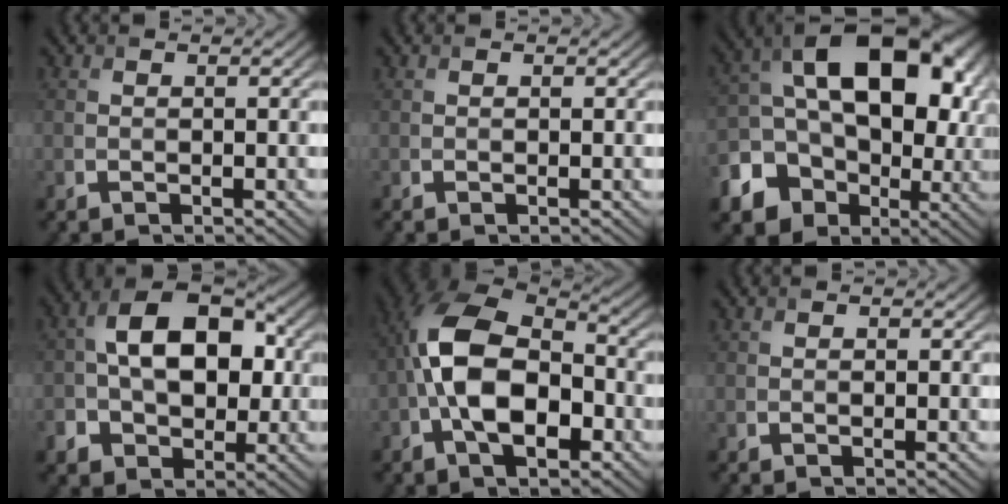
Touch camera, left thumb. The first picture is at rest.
{"total": 0.0}
{"total": 18.5, "force": [-1.8, 14.0, 12.1], "torque": [-0.205, -0.026, -0.018]}
{"total": 11.6, "force": [-0.1, 8.0, 8.4], "torque": [-0.141, 0.006, -0.001]}
{"total": 12.9, "force": [-2.5, 7.6, 10.1], "torque": [-0.212, 0.003, -0.062]}
{"total": 0.0}